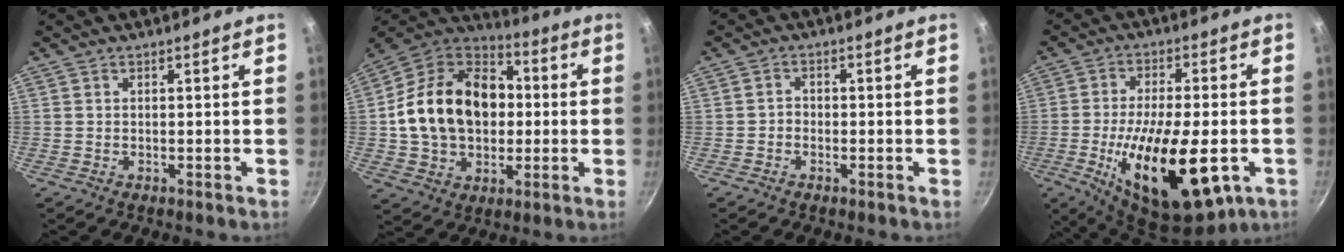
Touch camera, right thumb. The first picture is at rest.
{"total": 22.5, "force": [0.9, 16.8, 14.9], "torque": [-0.236, 0.039, 0.011]}
{"total": 1.5, "force": [-0.8, 1.2, 0.6], "torque": [-0.005, 0.010, -0.016]}
{"total": 21.2, "force": [-6.2, 8.5, 18.4], "torque": [-0.298, 0.001, -0.092]}